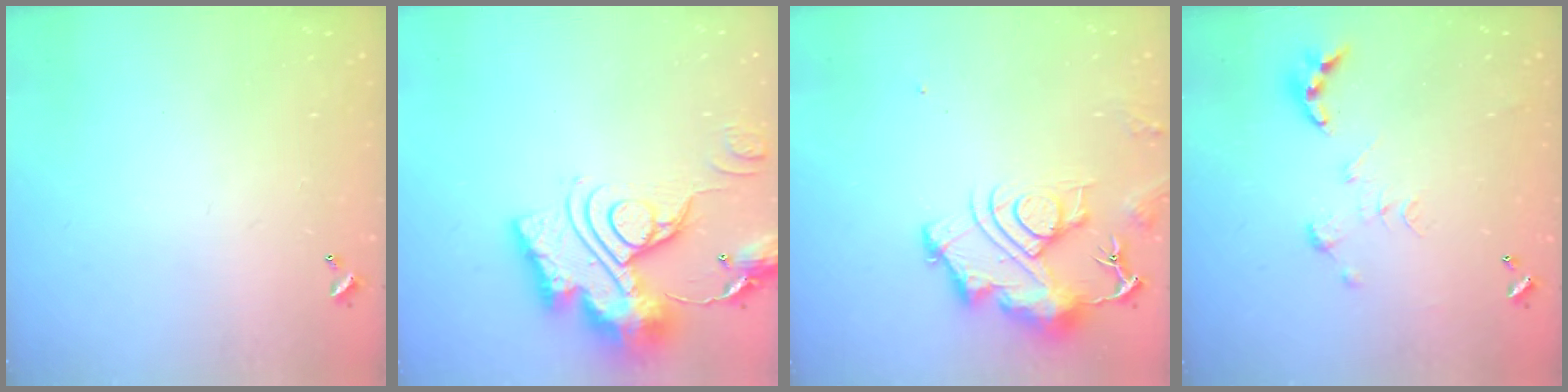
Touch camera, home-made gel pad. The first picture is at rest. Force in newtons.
{"total": 21.4, "press": 21.3, "slide": 2.0}
{"total": 12.2, "press": 12.1, "slide": 1.4}
{"total": 0.0}